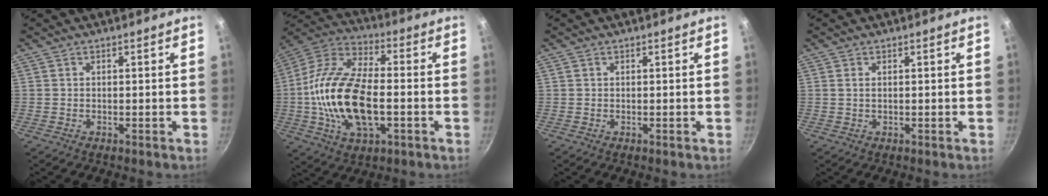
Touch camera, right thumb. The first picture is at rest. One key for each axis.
{"total": 20.6, "fx": -2.9, "fy": 10.5, "fz": 17.5, "tx": -0.329, "ty": 0.032, "tz": -0.064}
{"total": 0.0}
{"total": 0.9, "fx": 0.3, "fy": 0.5, "fz": 0.7, "tx": -0.014, "ty": 0.001, "tz": 0.003}